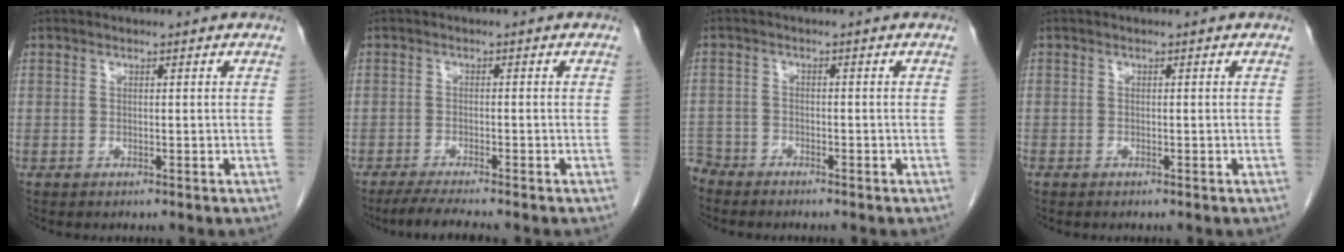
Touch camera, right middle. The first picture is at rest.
{"total": 4.3, "force": [-3.6, -0.5, 2.2], "torque": [-0.046, -0.018, -0.064]}
{"total": 4.5, "force": [-4.2, 1.6, 0.1], "torque": [-0.001, -0.007, -0.083]}
{"total": 0.0}